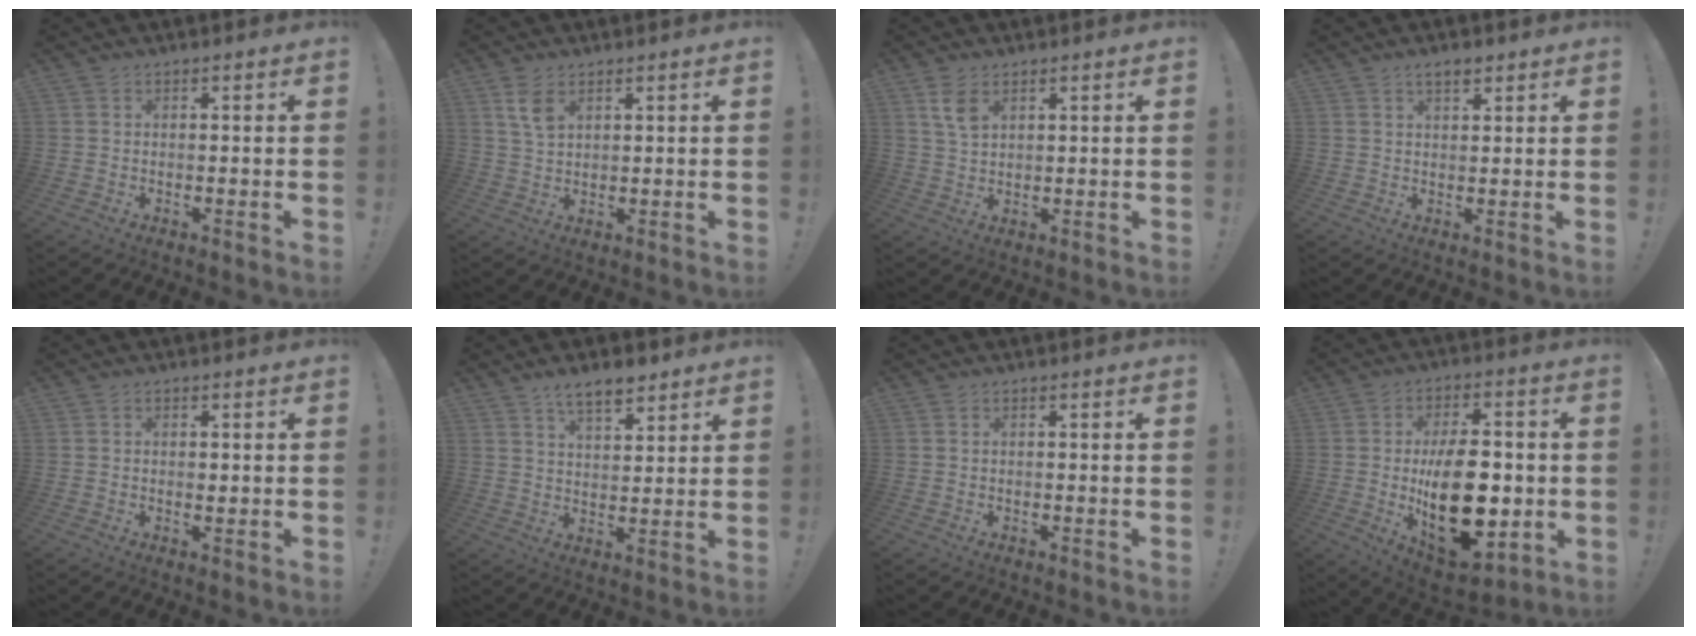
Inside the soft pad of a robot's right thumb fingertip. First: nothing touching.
{"total": 5.4, "force": [2.8, 2.8, 3.6], "torque": [-0.052, -0.014, 0.050]}
{"total": 5.3, "force": [2.7, 2.8, 3.6], "torque": [-0.059, -0.011, 0.050]}
{"total": 3.5, "force": [2.3, 1.6, 2.1], "torque": [-0.031, -0.009, 0.039]}
{"total": 0.9, "force": [0.2, 0.5, 0.7], "torque": [0.001, -0.005, 0.001]}
{"total": 8.0, "force": [6.0, 3.1, 4.4], "torque": [-0.060, -0.031, 0.106]}
{"total": 0.0}
{"total": 23.3, "force": [-2.3, 13.2, 19.1], "torque": [-0.312, -0.011, -0.024]}